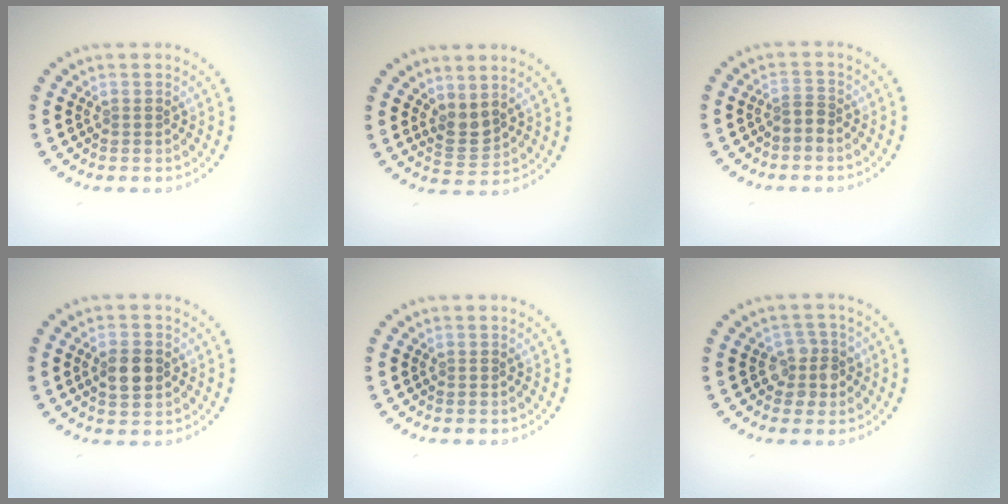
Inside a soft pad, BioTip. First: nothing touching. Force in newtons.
{"total": 2.0, "press": 1.6, "slide": 1.1}
{"total": 1.1, "press": 0.7, "slide": 0.9}
{"total": 3.1, "press": 3.1, "slide": 0.1}
{"total": 0.0}
{"total": 2.6, "press": 2.2, "slide": 1.3}